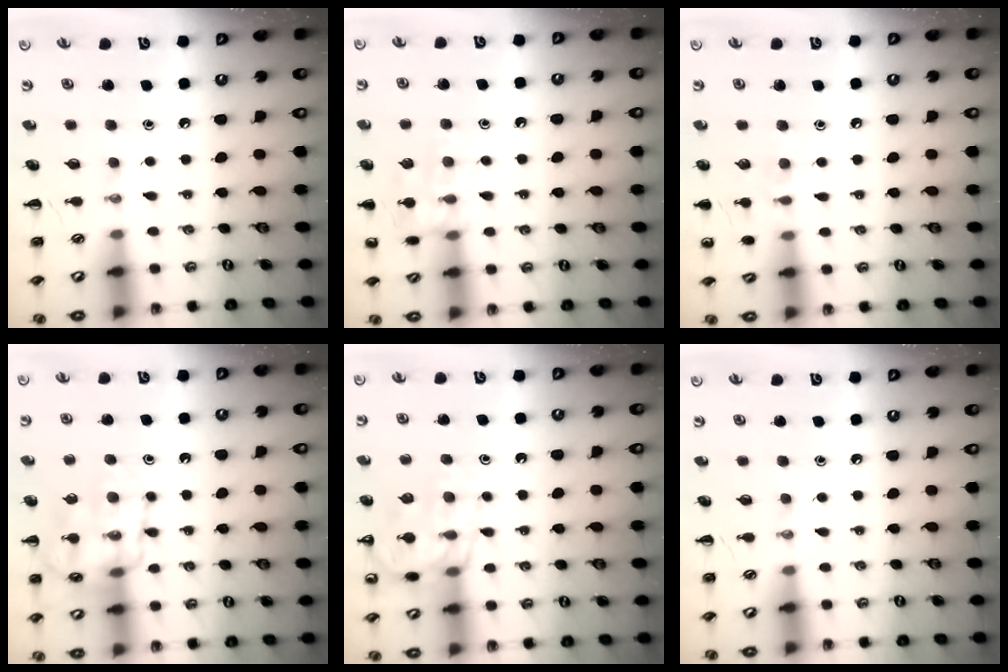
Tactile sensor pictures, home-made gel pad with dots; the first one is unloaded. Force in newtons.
{"total": 11.0, "press": 11.0, "slide": 0.6}
{"total": 7.0, "press": 6.7, "slide": 2.0}
{"total": 14.2, "press": 14.1, "slide": 1.1}
{"total": 14.2, "press": 14.1, "slide": 2.0}
{"total": 0.0}